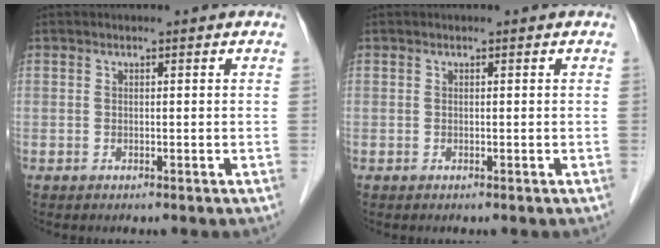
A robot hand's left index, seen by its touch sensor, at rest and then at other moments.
{"total": 0.0}